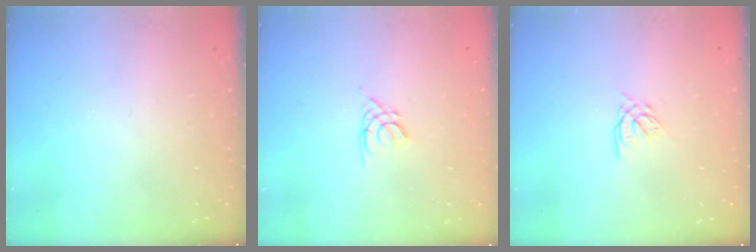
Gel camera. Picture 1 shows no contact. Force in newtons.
{"total": 2.1, "press": 2.0, "slide": 0.4}
{"total": 3.3, "press": 3.3, "slide": 0.3}